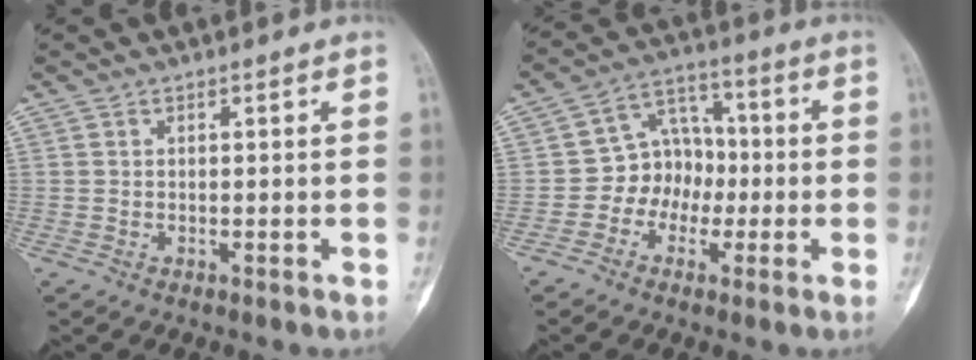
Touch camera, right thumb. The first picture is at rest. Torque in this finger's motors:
{"motor_torque": [-0.38, 0.45, 0.15, -0.10, 0.01]}